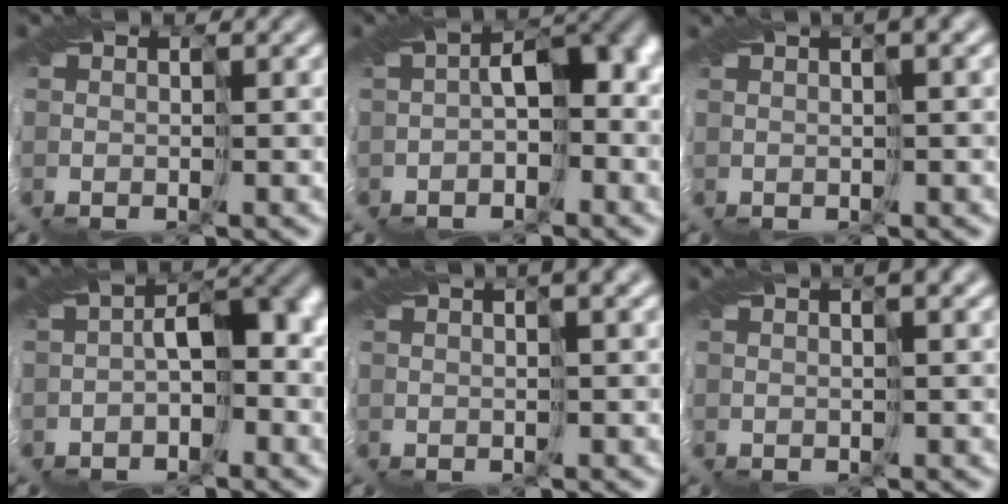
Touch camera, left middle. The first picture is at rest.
{"total": 5.9, "force": [-0.9, 3.4, 4.8], "torque": [-0.060, 0.012, -0.024]}
{"total": 3.9, "force": [2.1, 1.0, 3.1], "torque": [-0.039, 0.016, 0.019]}
{"total": 5.4, "force": [-1.1, 2.7, 4.5], "torque": [-0.062, 0.010, -0.025]}
{"total": 4.5, "force": [2.5, 1.2, 3.6], "torque": [-0.041, 0.020, 0.019]}
{"total": 3.5, "force": [2.0, 0.9, 2.8], "torque": [-0.036, 0.013, 0.016]}